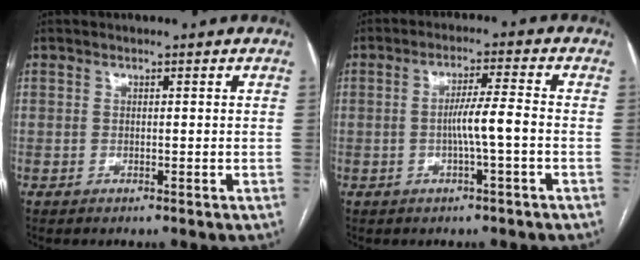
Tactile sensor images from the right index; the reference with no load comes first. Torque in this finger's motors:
{"motor_torque": [0.97, -0.18, 0.47, 0.09]}